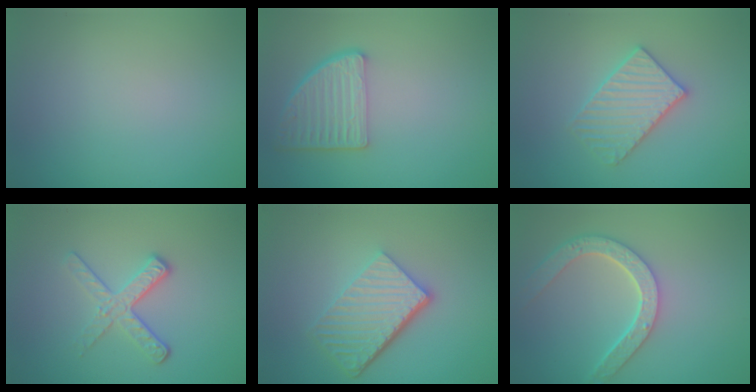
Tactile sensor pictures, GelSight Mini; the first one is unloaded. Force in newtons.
{"total": 4.5, "press": 3.5, "slide": 2.9}
{"total": 3.1, "press": 3.1, "slide": 0.4}
{"total": 3.5, "press": 2.4, "slide": 2.5}
{"total": 5.7, "press": 4.0, "slide": 4.1}
{"total": 4.6, "press": 3.8, "slide": 2.7}